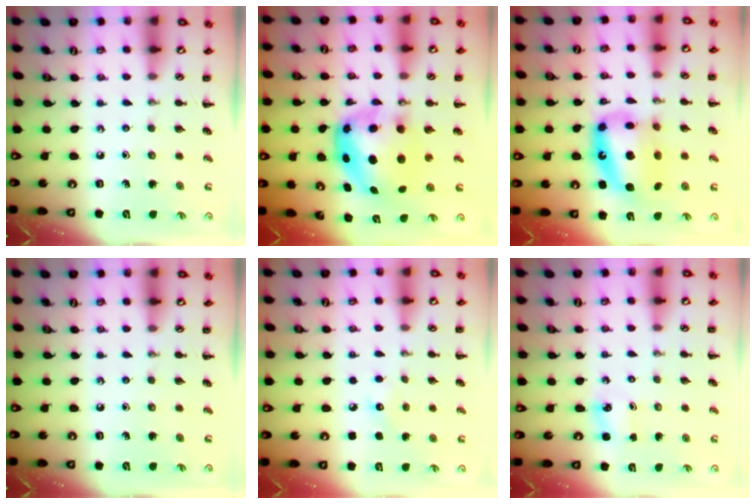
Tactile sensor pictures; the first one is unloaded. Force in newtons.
{"total": 7.3, "press": 7.1, "slide": 1.5}
{"total": 14.8, "press": 14.4, "slide": 3.7}
{"total": 0.0}
{"total": 5.9, "press": 5.8, "slide": 1.2}
{"total": 1.5, "press": 1.5, "slide": 0.3}